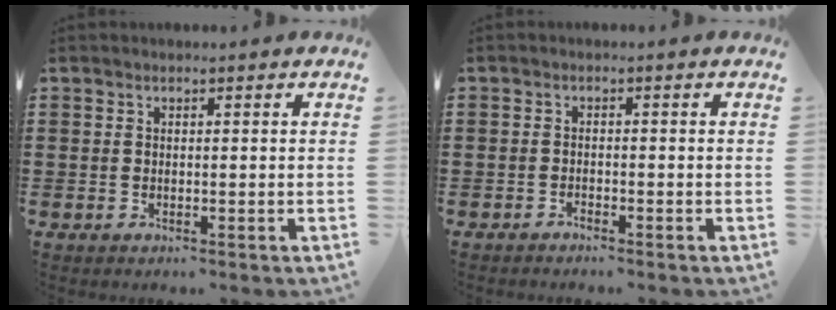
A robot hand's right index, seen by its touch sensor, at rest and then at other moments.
{"total": 0.9, "force": [-0.9, 0.0, 0.1], "torque": [-0.005, 0.000, -0.019]}